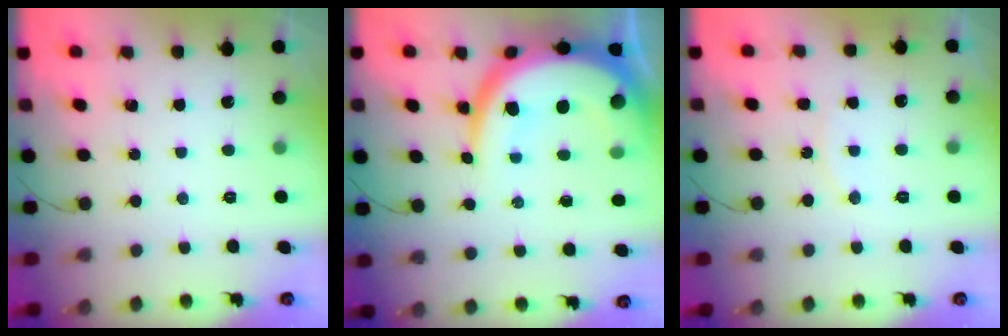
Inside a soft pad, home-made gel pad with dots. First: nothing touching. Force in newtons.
{"total": 18.4, "press": 18.3, "slide": 1.9}
{"total": 5.5, "press": 5.5, "slide": 0.7}